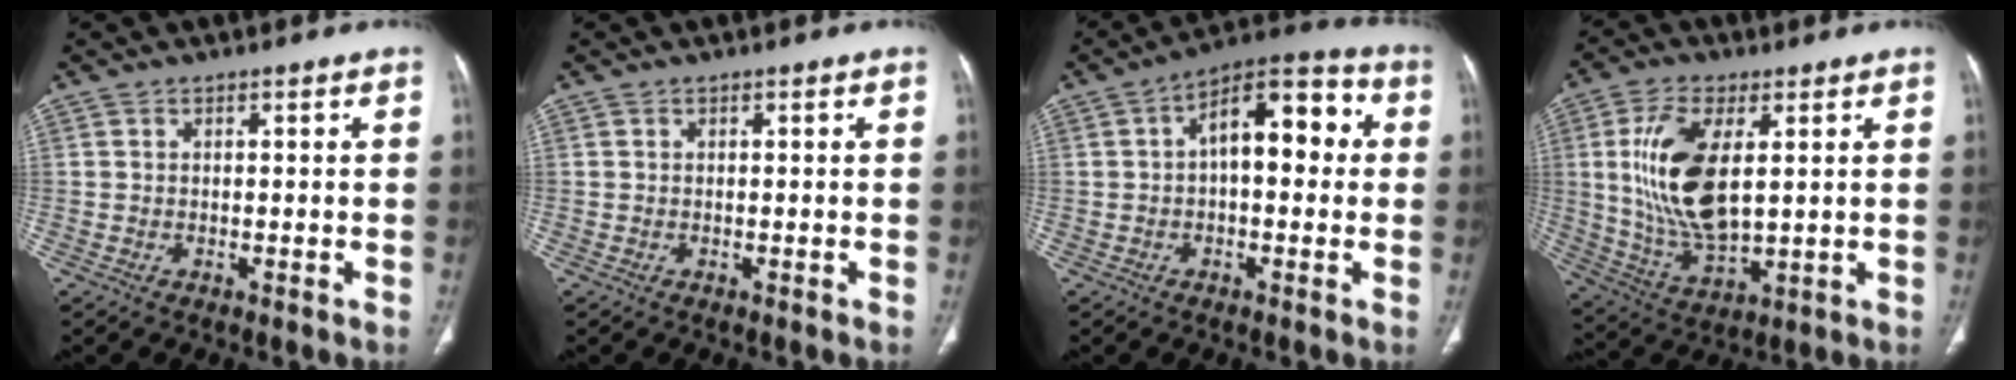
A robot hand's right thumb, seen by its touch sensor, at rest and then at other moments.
{"total": 0.0}
{"total": 13.3, "force": [1.7, 6.7, 11.3], "torque": [-0.140, 0.039, 0.017]}
{"total": 16.2, "force": [3.0, 7.9, 13.8], "torque": [-0.272, -0.019, 0.068]}